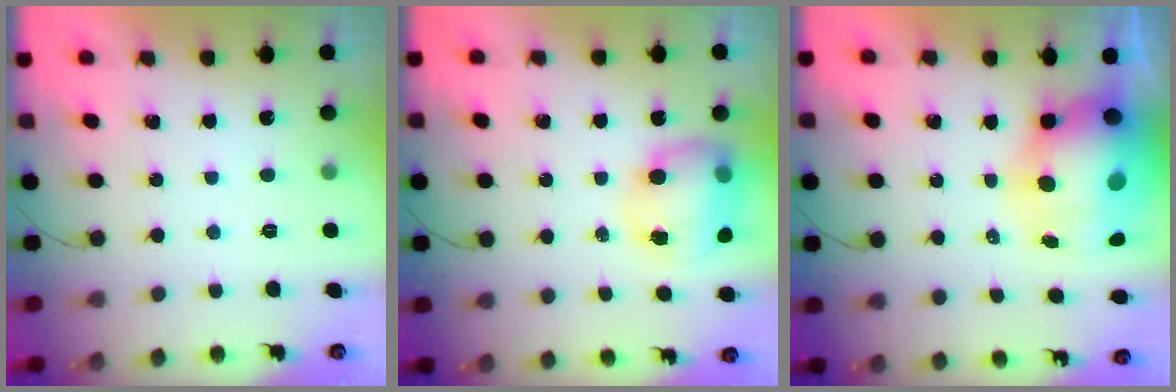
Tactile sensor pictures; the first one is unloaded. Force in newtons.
{"total": 10.1, "press": 9.7, "slide": 2.8}
{"total": 18.2, "press": 17.6, "slide": 4.4}